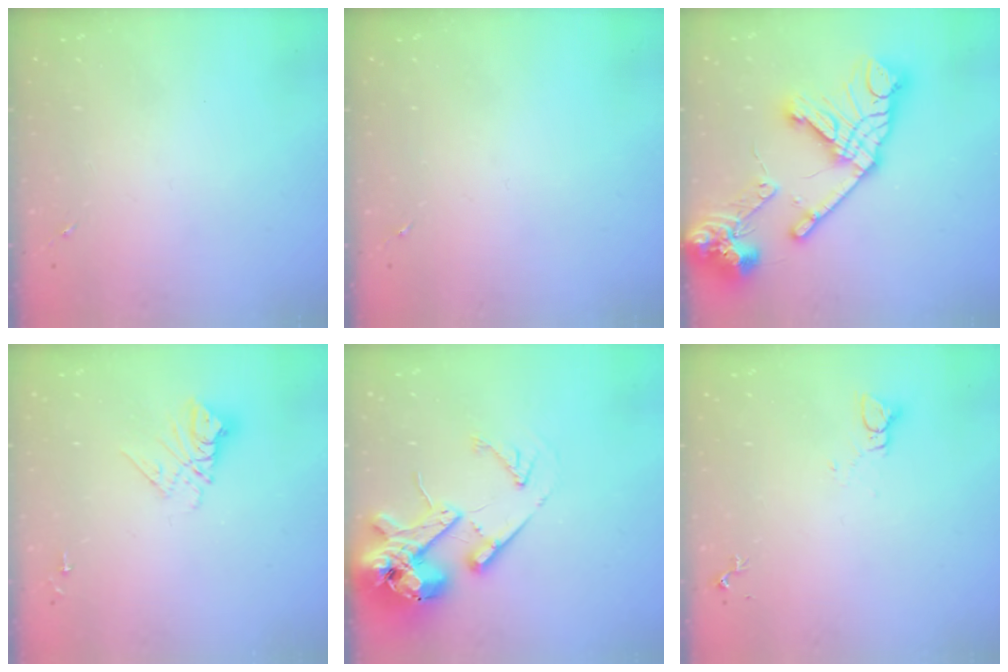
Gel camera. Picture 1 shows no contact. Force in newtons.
{"total": 0.0}
{"total": 26.8, "press": 26.6, "slide": 3.3}
{"total": 10.4, "press": 10.4, "slide": 0.9}
{"total": 17.1, "press": 16.8, "slide": 2.7}
{"total": 2.7, "press": 2.7, "slide": 0.2}